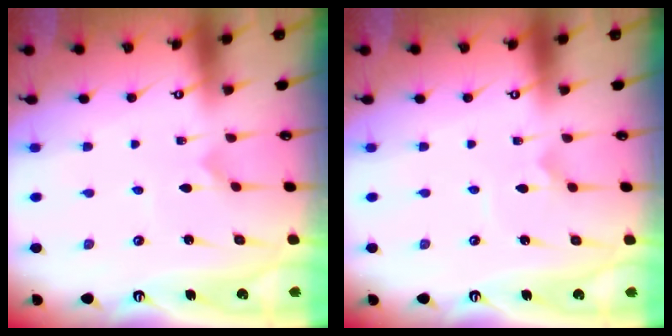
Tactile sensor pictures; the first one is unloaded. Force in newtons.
{"total": 2.6, "press": 2.6, "slide": 0.1}